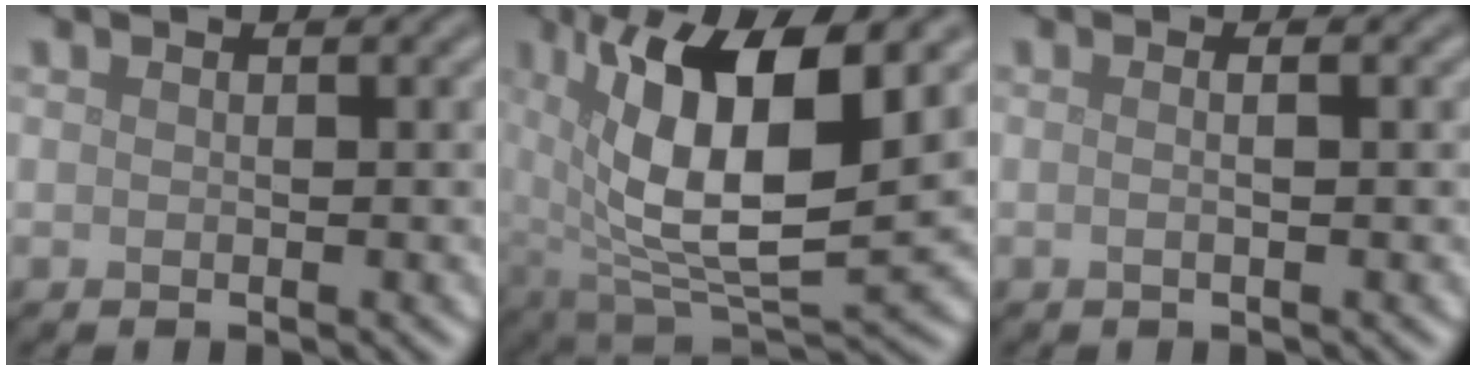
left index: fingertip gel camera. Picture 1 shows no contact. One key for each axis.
{"total": 13.0, "fx": 3.7, "fy": 5.2, "fz": 11.3, "tx": -0.196, "ty": -0.006, "tz": 0.071}
{"total": 1.8, "fx": 0.4, "fy": 0.7, "fz": 1.6, "tx": -0.011, "ty": -0.008, "tz": -0.014}